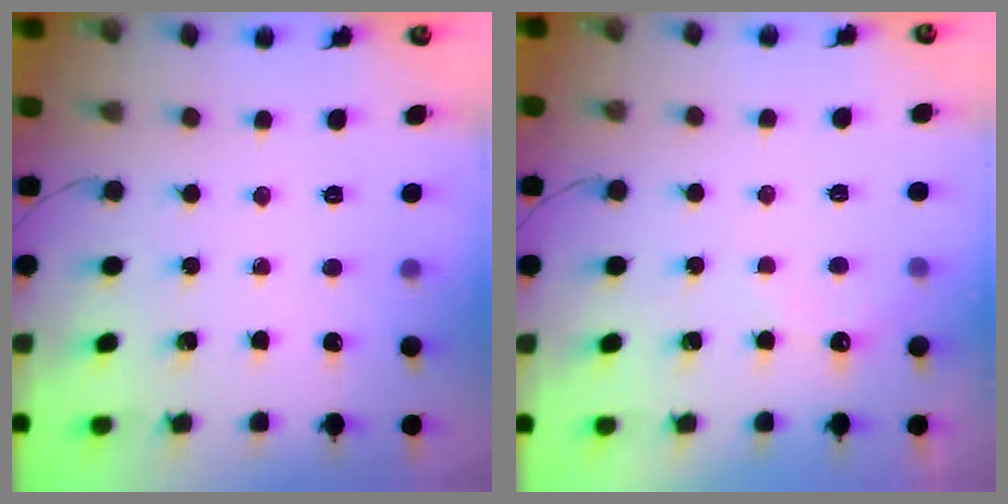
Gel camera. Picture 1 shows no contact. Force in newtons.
{"total": 3.9, "press": 3.7, "slide": 1.2}